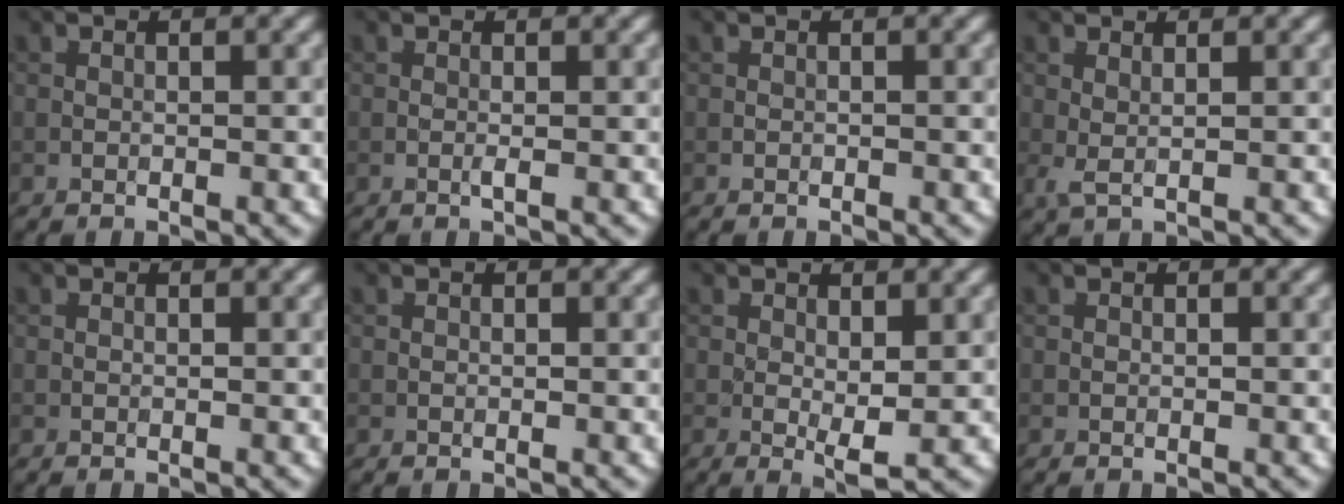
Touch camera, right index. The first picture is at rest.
{"total": 0.5, "force": [-0.1, 0.0, 0.5], "torque": [-0.013, -0.002, -0.003]}
{"total": 0.0}
{"total": 1.2, "force": [0.5, 0.3, 1.1], "torque": [-0.027, 0.000, 0.011]}
{"total": 0.0}
{"total": 0.0}
{"total": 2.1, "force": [0.2, 0.7, 2.0], "torque": [-0.035, -0.006, 0.007]}
{"total": 0.0}